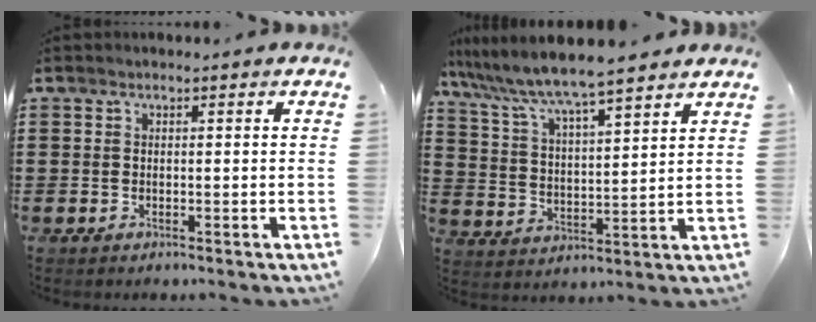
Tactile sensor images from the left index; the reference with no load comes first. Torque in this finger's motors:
{"motor_torque": [1.88, 0.26, 1.05, 0.21]}